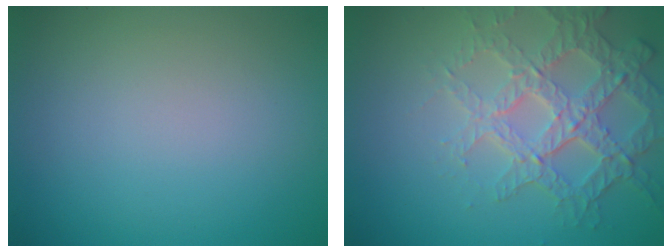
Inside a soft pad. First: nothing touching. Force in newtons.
{"total": 4.5, "press": 4.1, "slide": 1.8}